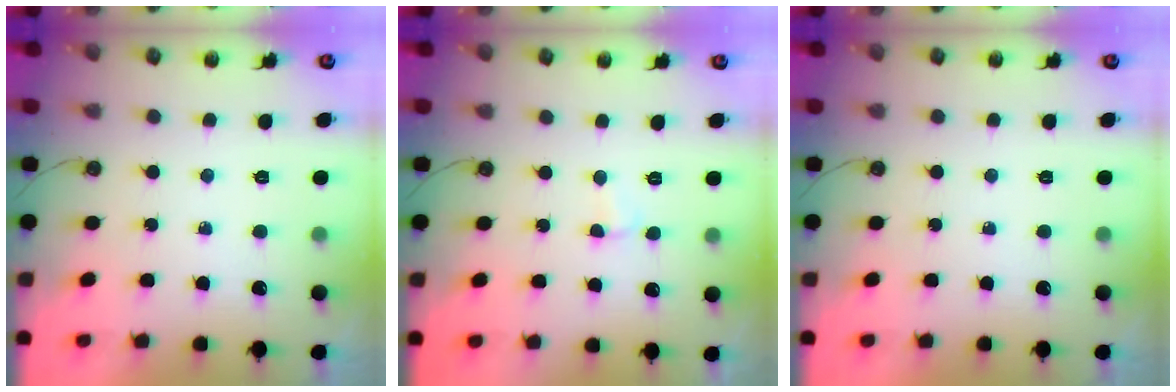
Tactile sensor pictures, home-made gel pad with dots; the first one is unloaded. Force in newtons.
{"total": 2.1, "press": 2.0, "slide": 0.6}
{"total": 0.0}